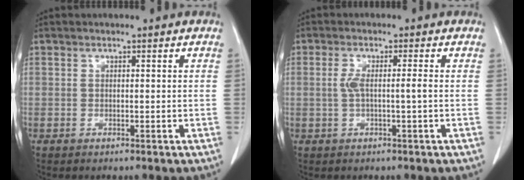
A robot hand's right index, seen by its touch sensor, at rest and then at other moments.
{"total": 3.1, "force": [-0.3, 0.0, 3.0], "torque": [-0.063, 0.005, -0.003]}